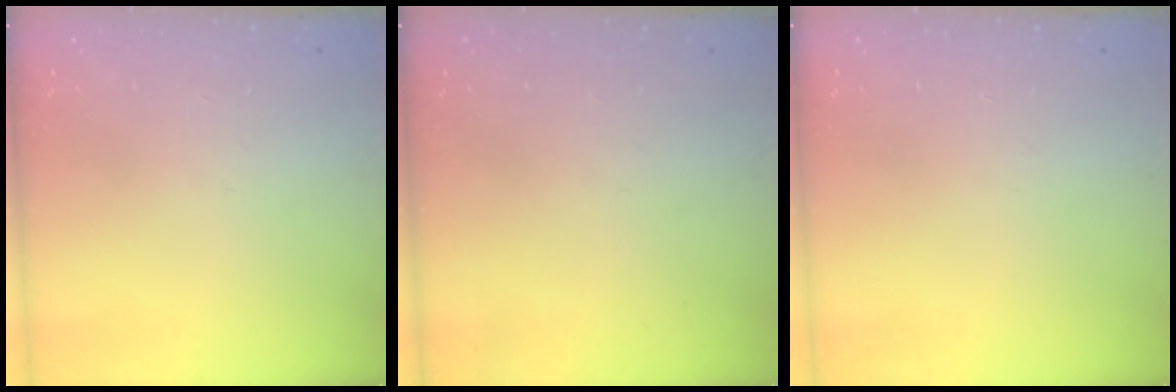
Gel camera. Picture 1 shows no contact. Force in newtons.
{"total": 0.0}
{"total": 0.0}